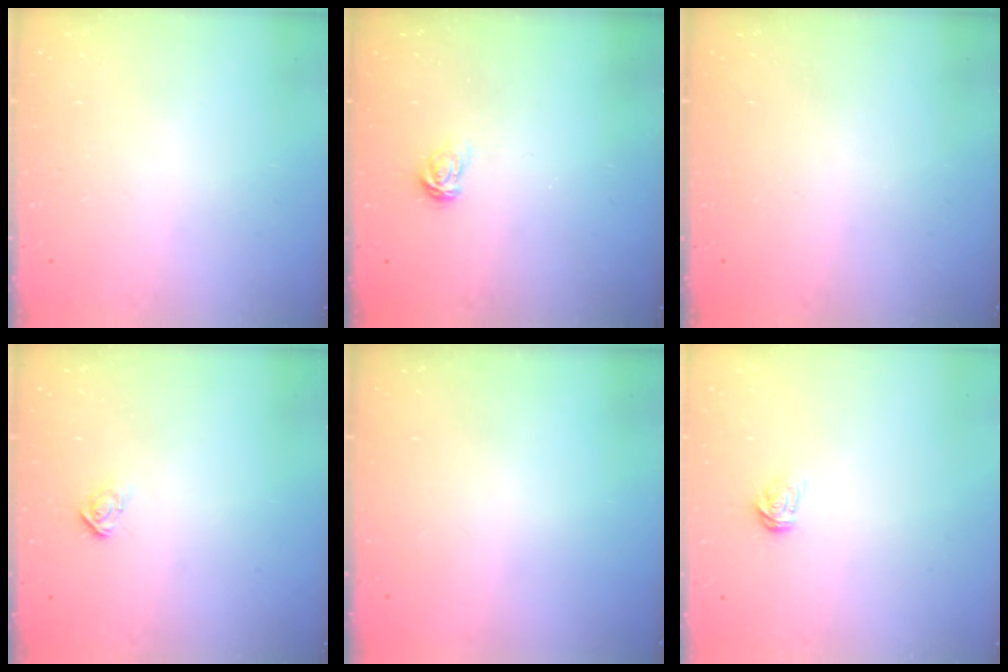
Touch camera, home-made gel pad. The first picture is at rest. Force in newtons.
{"total": 3.6, "press": 3.6, "slide": 0.3}
{"total": 0.0}
{"total": 4.3, "press": 4.3, "slide": 0.1}
{"total": 0.0}
{"total": 4.2, "press": 4.2, "slide": 0.4}